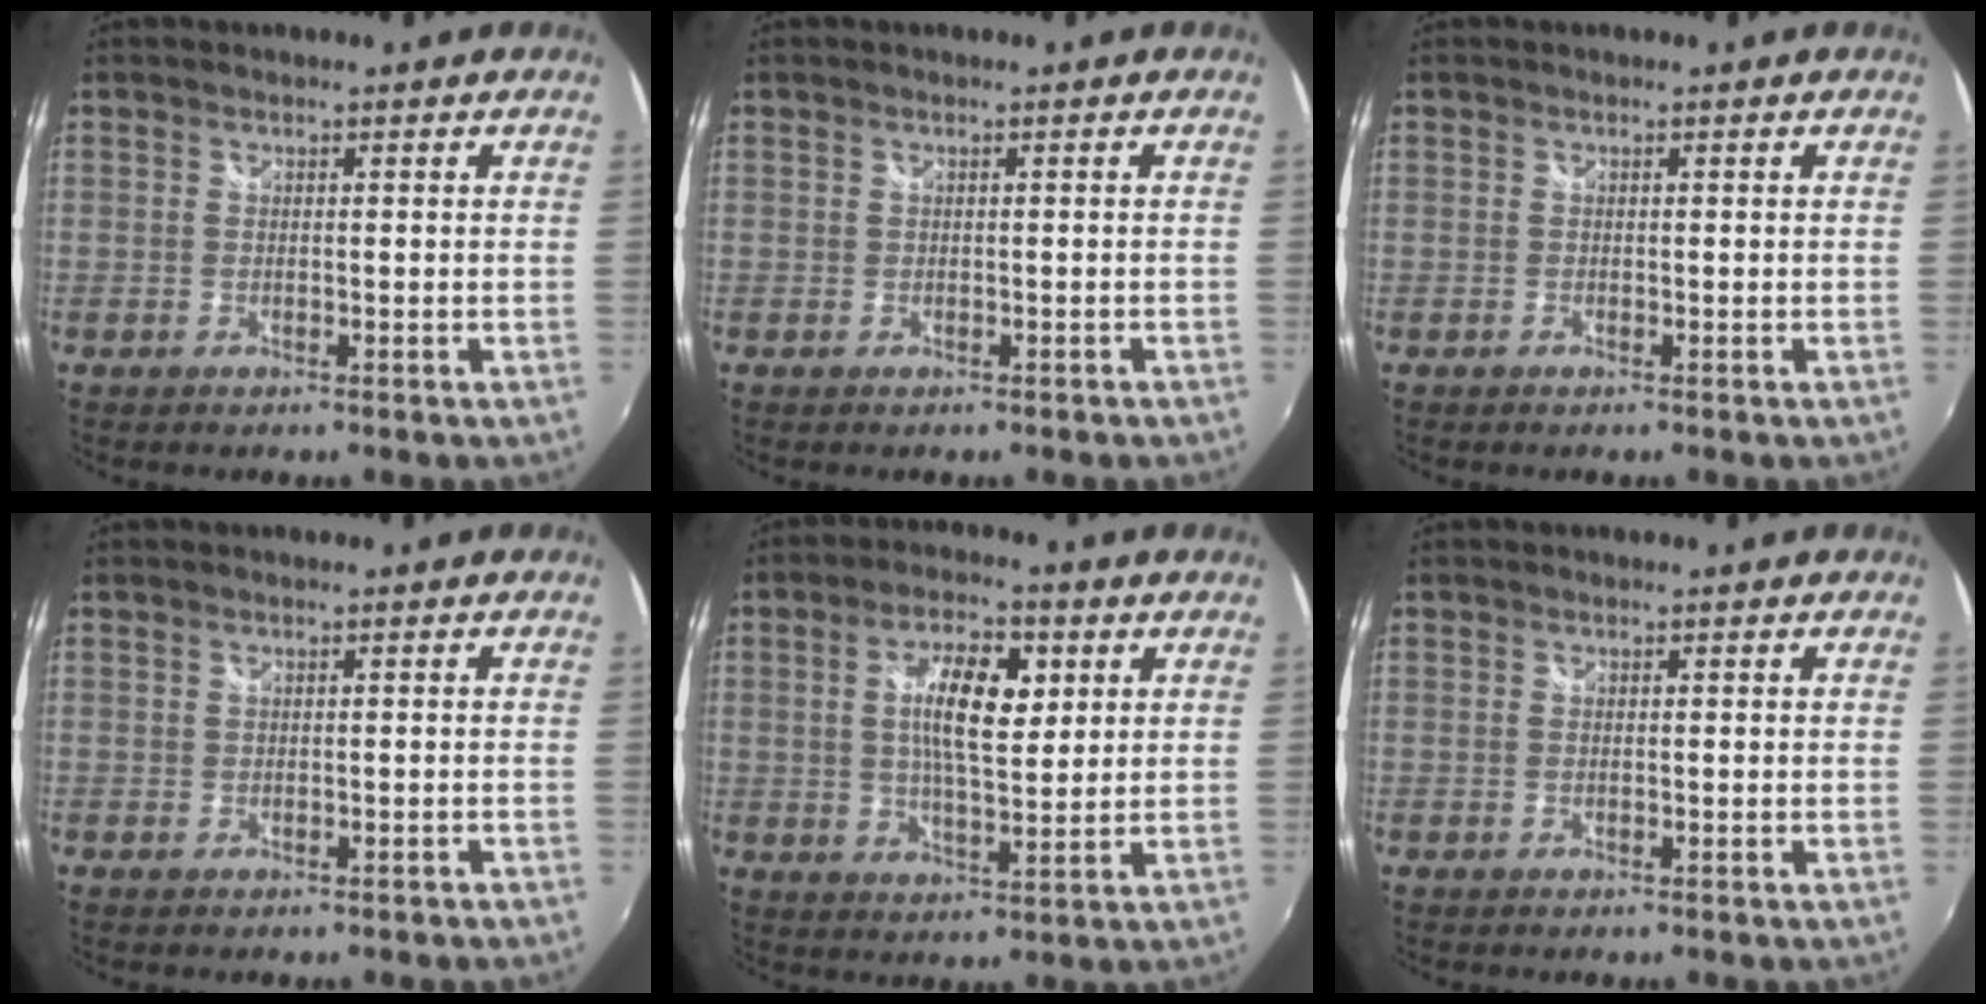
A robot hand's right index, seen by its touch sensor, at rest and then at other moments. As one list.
[{"total": 0.7, "force": [-0.5, 0.4, 0.3], "torque": [-0.008, 0.002, 0.000]}, {"total": 0.0}, {"total": 1.1, "force": [-0.7, 0.6, 0.5], "torque": [-0.010, 0.002, -0.003]}, {"total": 9.7, "force": [2.5, 3.5, 8.7], "torque": [-0.157, 0.012, 0.045]}, {"total": 0.0}]